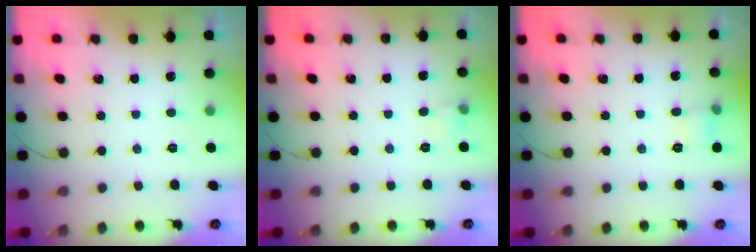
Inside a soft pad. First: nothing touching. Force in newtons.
{"total": 3.7, "press": 3.5, "slide": 1.2}
{"total": 4.3, "press": 4.0, "slide": 1.4}